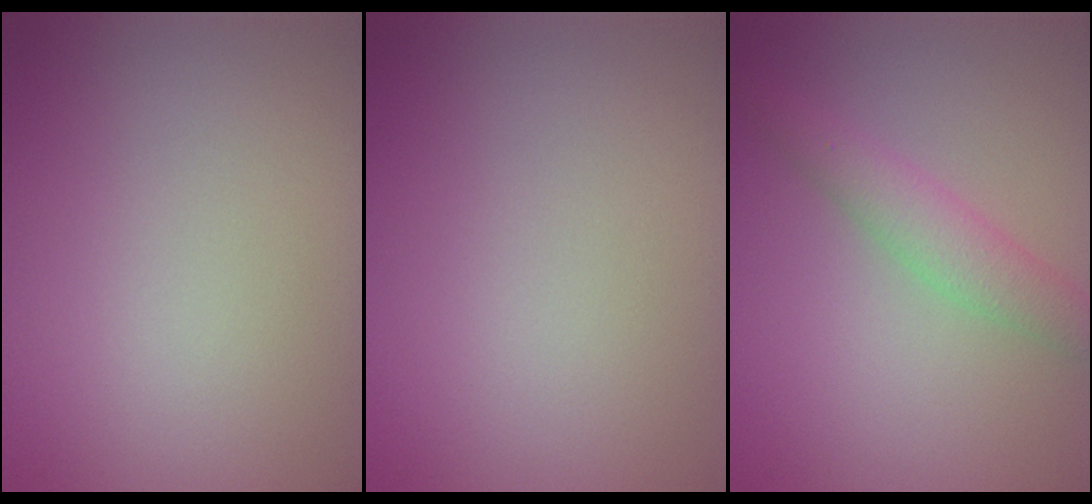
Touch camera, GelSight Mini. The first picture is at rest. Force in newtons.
{"total": 0.0}
{"total": 2.9, "press": 2.9, "slide": 0.1}